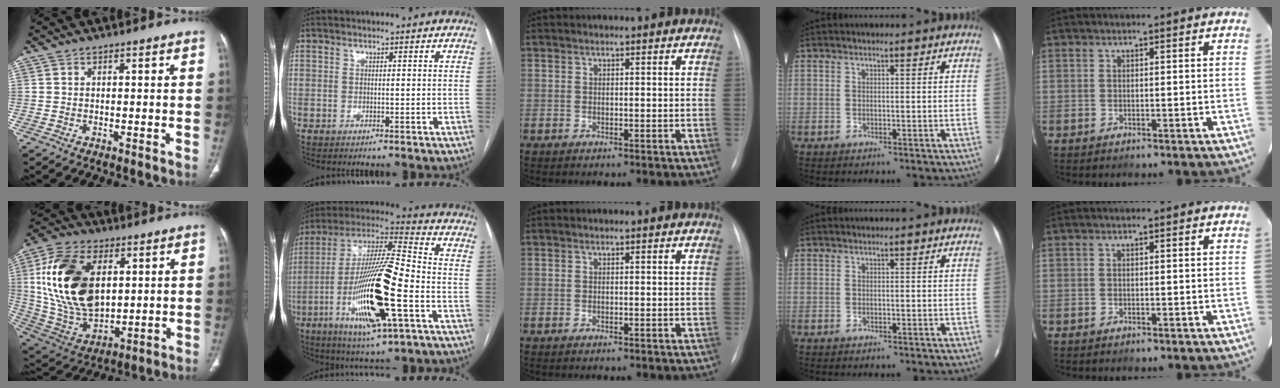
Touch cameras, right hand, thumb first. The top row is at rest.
{"thumb": {"total": 22.9, "force": [4.9, 13.9, 17.5], "torque": [-0.327, -0.017, 0.102]}, "index": {"total": 21.4, "force": [-6.8, 2.5, 20.1], "torque": [-0.401, -0.022, -0.119]}}